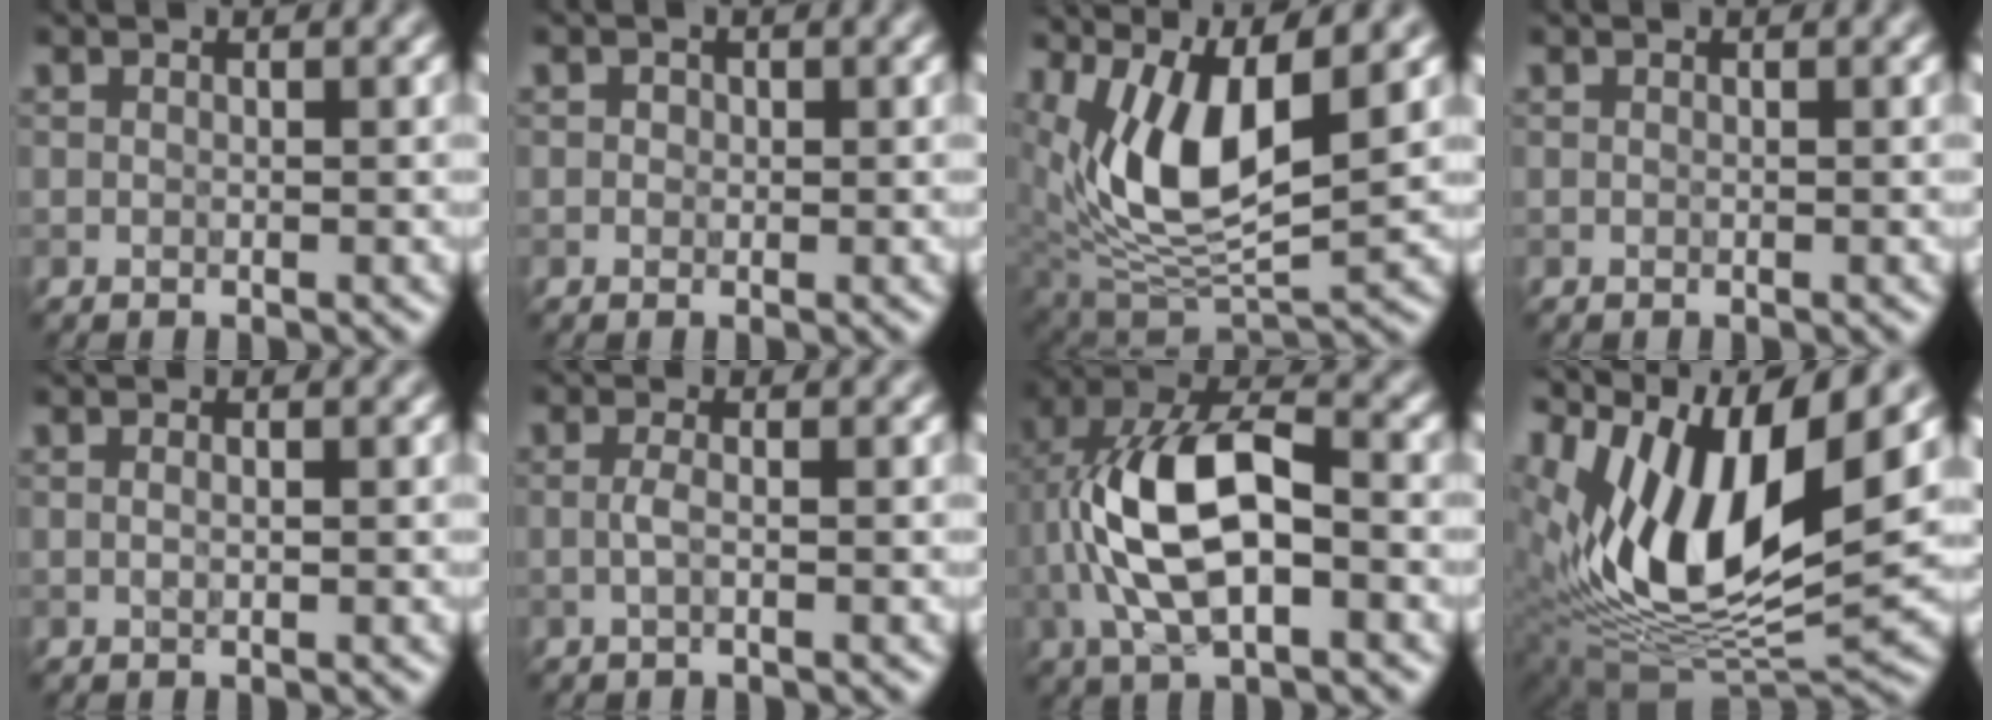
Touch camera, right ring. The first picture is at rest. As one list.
[{"total": 0.7, "force": [0.1, 0.6, 0.2], "torque": [0.000, -0.004, -0.002]}, {"total": 9.0, "force": [2.8, 3.7, 7.7], "torque": [-0.149, -0.014, 0.056]}, {"total": 0.0}, {"total": 0.7, "force": [0.1, 0.2, 0.6], "torque": [-0.010, -0.005, 0.000]}, {"total": 1.3, "force": [-0.2, 0.3, 1.3], "torque": [-0.025, -0.002, -0.006]}, {"total": 9.8, "force": [-1.0, 4.2, 8.8], "torque": [-0.173, 0.019, -0.020]}, {"total": 14.2, "force": [4.7, 6.3, 11.8], "torque": [-0.228, 0.005, 0.083]}]